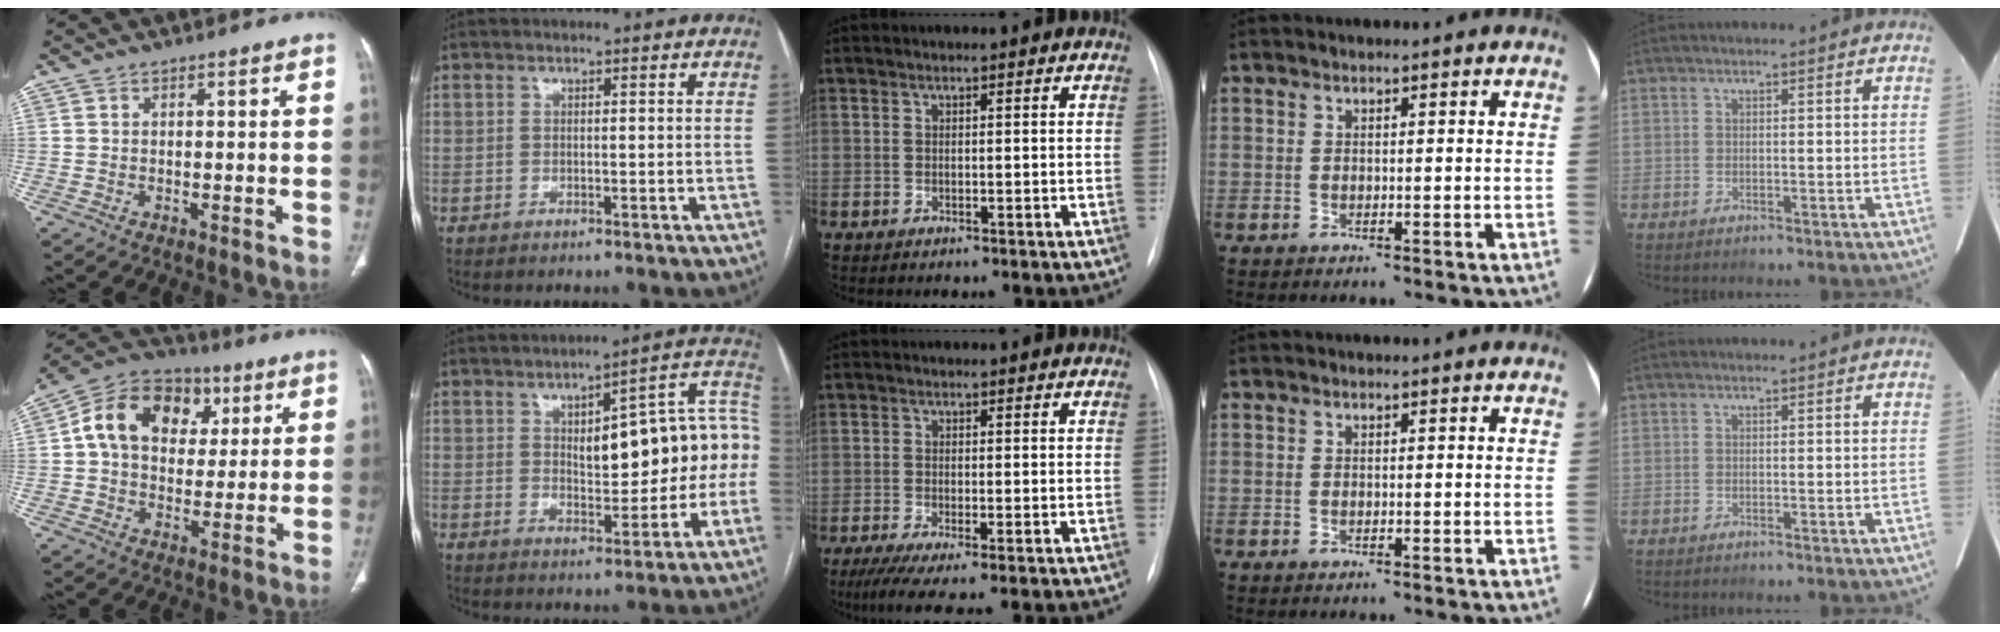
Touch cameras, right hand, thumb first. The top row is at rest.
{"thumb": {"total": 16.6, "force": [4.3, 12.5, 10.1], "torque": [-0.140, 0.016, 0.063]}, "index": {"total": 15.2, "force": [0.4, 4.7, 14.4], "torque": [-0.191, 0.043, 0.014]}, "middle": {"total": 5.3, "force": [-3.2, 0.8, 4.1], "torque": [-0.072, -0.018, -0.057]}}